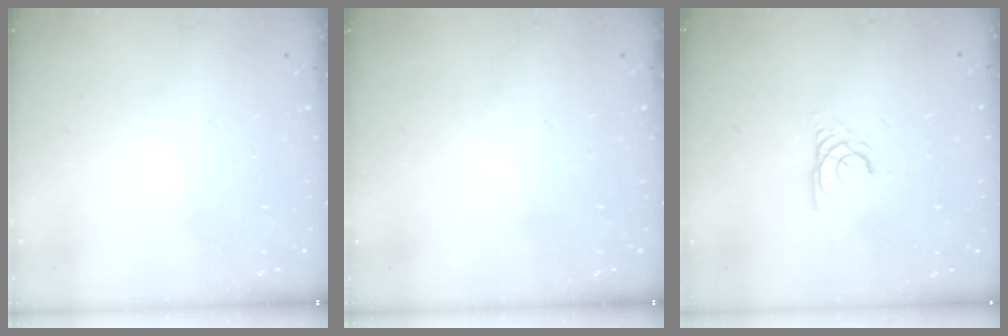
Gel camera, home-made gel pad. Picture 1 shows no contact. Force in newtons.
{"total": 0.0}
{"total": 2.2, "press": 2.2, "slide": 0.3}